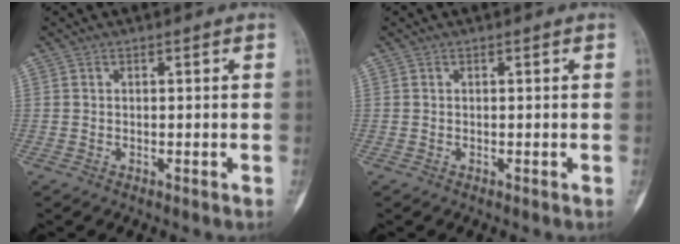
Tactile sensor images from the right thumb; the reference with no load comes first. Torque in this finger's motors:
{"motor_torque": [0.00, 0.00, 0.03, -0.02, 0.00]}